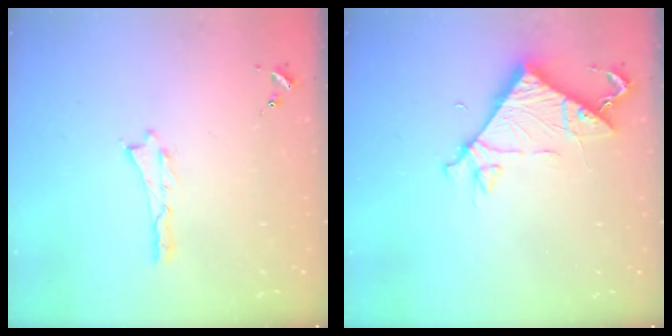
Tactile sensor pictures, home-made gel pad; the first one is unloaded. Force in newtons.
{"total": 7.5, "press": 7.5, "slide": 0.5}